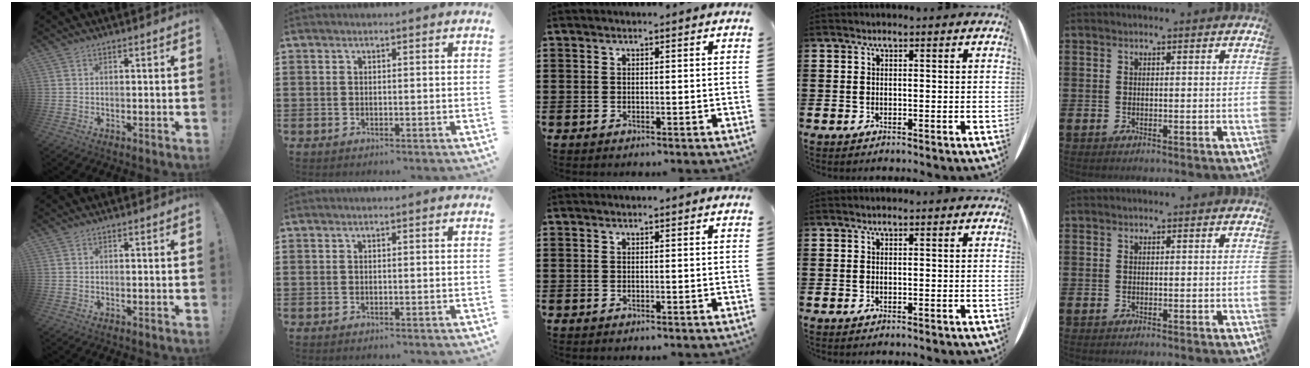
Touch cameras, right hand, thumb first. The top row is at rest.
{}